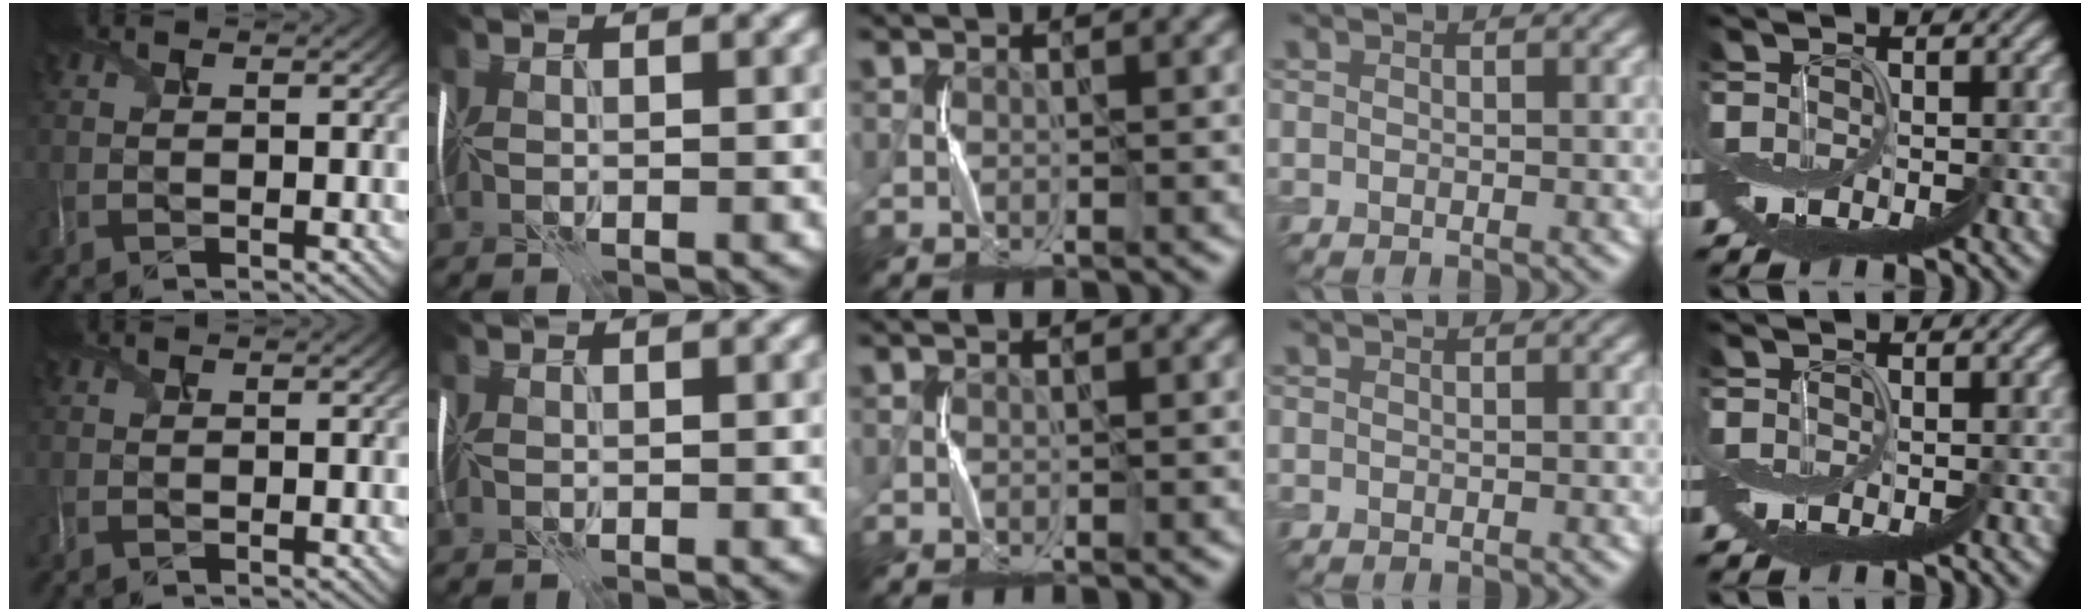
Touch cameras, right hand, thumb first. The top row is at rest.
{}